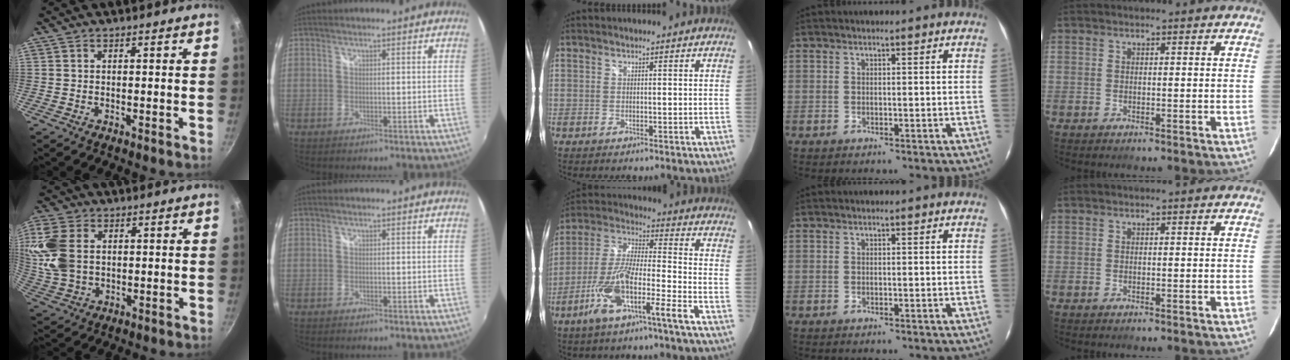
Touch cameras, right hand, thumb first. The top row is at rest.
{"thumb": {"total": 11.0, "force": [2.1, 7.7, 7.6], "torque": [-0.153, -0.002, 0.046]}, "middle": {"total": 12.5, "force": [-7.1, 0.8, 10.2], "torque": [-0.210, -0.002, -0.133]}}